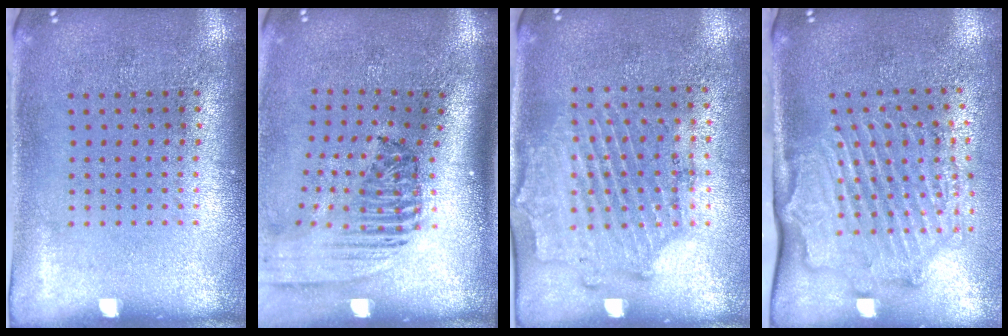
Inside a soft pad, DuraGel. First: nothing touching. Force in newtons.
{"total": 2.4, "press": 1.6, "slide": 1.7}
{"total": 1.7, "press": 1.4, "slide": 0.9}
{"total": 2.1, "press": 2.0, "slide": 0.4}